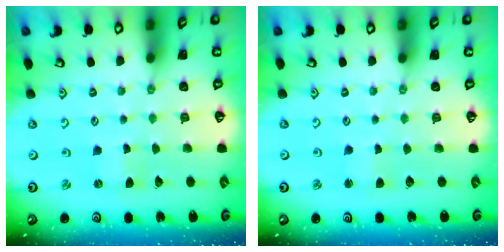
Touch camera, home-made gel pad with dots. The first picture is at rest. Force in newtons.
{"total": 2.3, "press": 2.3, "slide": 0.3}